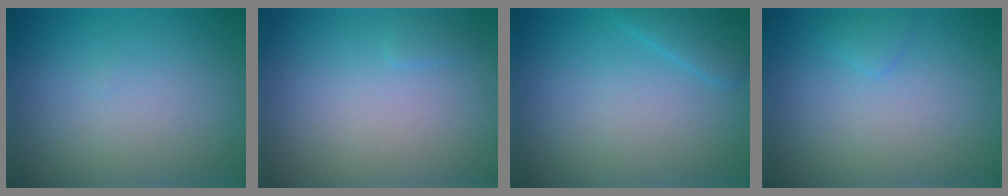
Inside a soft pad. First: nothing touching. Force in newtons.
{"total": 0.6, "press": 0.6, "slide": 0.1}
{"total": 2.2, "press": 2.2, "slide": 0.1}
{"total": 0.9, "press": 0.9, "slide": 0.1}